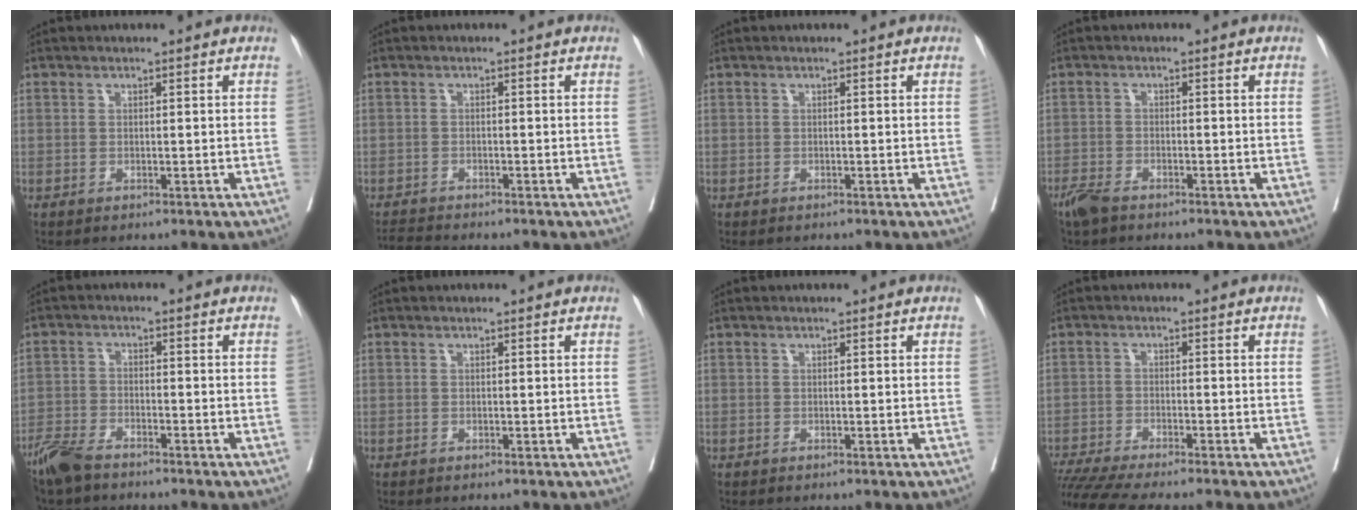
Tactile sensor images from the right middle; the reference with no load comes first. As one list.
[{"total": 2.6, "force": [-2.6, -0.3, 0.3], "torque": [-0.007, -0.015, -0.045]}, {"total": 0.7, "force": [-0.6, 0.3, 0.1], "torque": [-0.008, 0.000, -0.011]}, {"total": 3.2, "force": [-2.6, 1.0, 1.5], "torque": [-0.032, -0.005, -0.050]}, {"total": 5.3, "force": [-4.6, 1.3, 2.4], "torque": [-0.050, -0.011, -0.089]}, {"total": 0.0}, {"total": 0.0}, {"total": 10.9, "force": [-9.6, -0.4, 5.1], "torque": [-0.069, -0.021, -0.154]}]